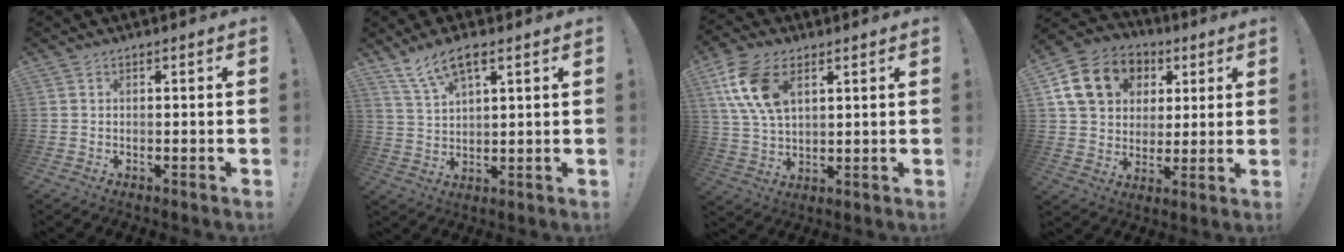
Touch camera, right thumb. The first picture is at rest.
{"total": 8.3, "force": [5.3, 2.9, 5.7], "torque": [-0.103, -0.018, 0.099]}
{"total": 13.6, "force": [5.8, 8.1, 9.3], "torque": [-0.191, -0.007, 0.112]}
{"total": 16.9, "force": [6.2, 13.5, 8.1], "torque": [-0.121, -0.011, 0.132]}